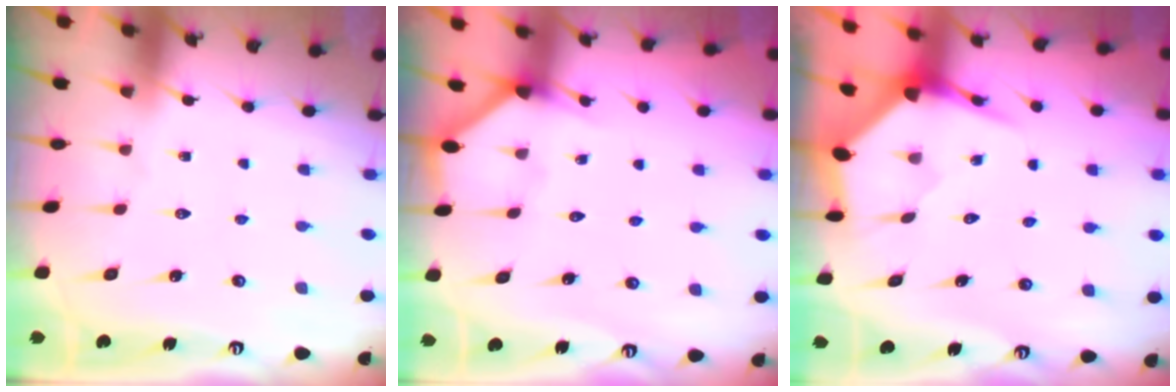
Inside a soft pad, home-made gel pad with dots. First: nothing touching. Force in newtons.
{"total": 2.2, "press": 2.2, "slide": 0.4}
{"total": 3.9, "press": 3.9, "slide": 0.5}